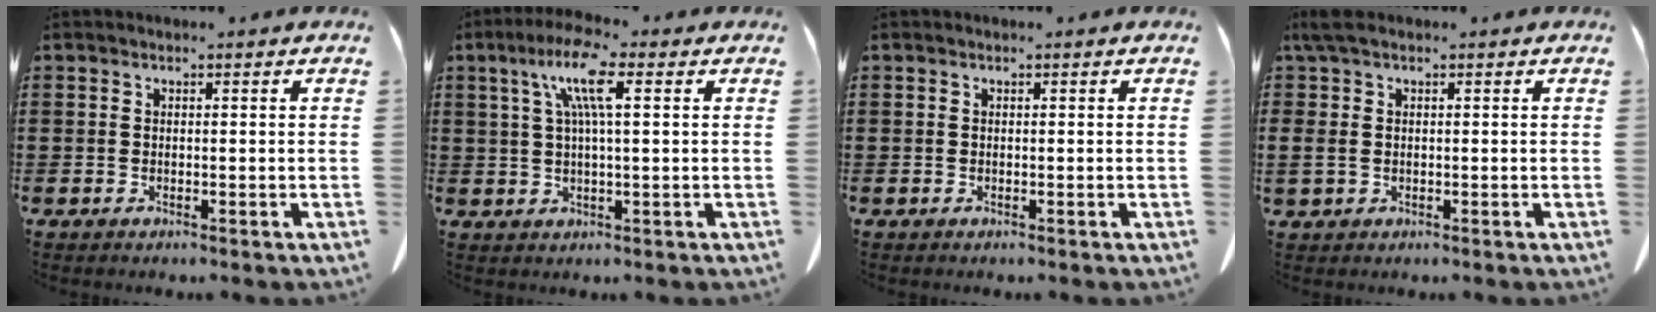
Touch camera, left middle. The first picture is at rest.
{"total": 8.0, "force": [2.9, 1.5, 7.3], "torque": [-0.154, 0.010, 0.044]}
{"total": 0.0}
{"total": 2.9, "force": [0.4, 1.6, 2.3], "torque": [-0.072, -0.001, -0.001]}